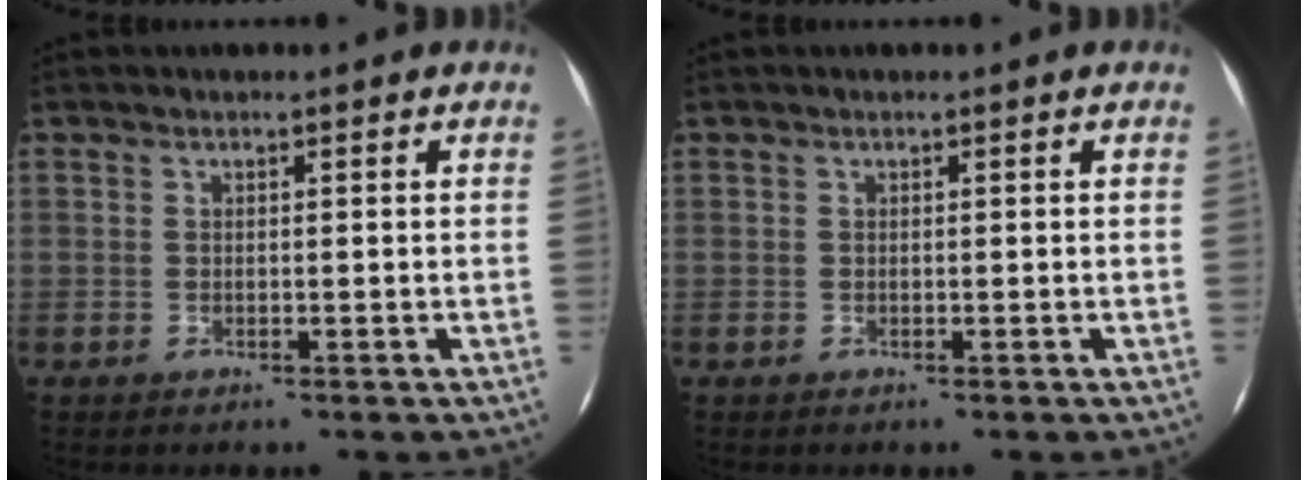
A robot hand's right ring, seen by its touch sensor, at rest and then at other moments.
{"total": 0.0}